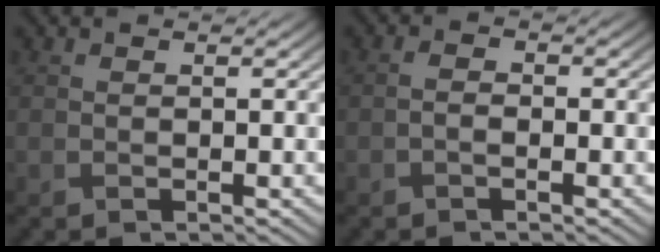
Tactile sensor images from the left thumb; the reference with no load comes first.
{"total": 1.2, "force": [-0.5, 0.6, 0.8], "torque": [-0.019, 0.002, -0.011]}